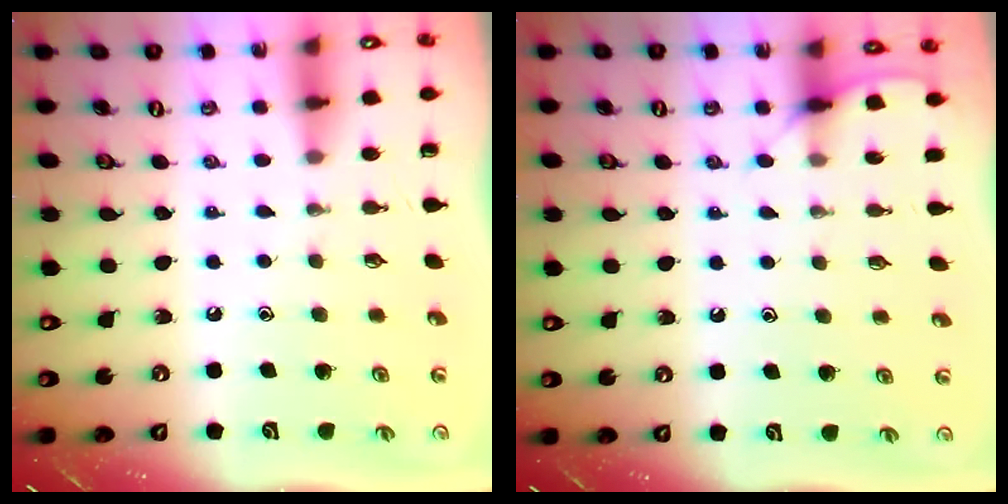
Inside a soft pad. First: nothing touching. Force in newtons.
{"total": 5.9, "press": 5.8, "slide": 0.6}